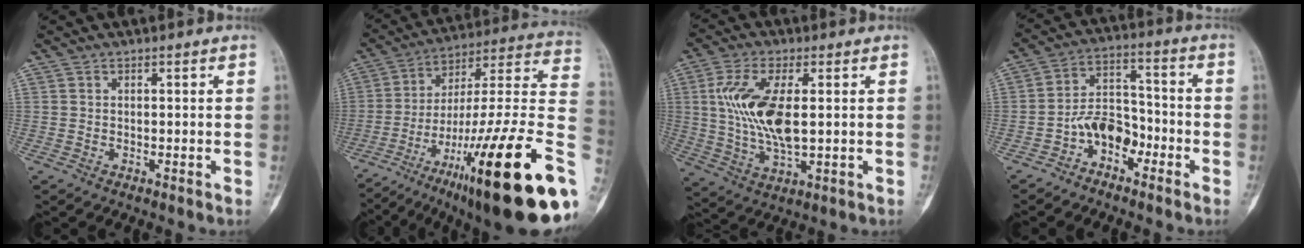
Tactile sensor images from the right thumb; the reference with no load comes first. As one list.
[{"total": 33.8, "force": [-11.8, 6.5, 31.0], "torque": [-0.403, 0.051, -0.185]}, {"total": 12.9, "force": [1.6, 5.3, 11.7], "torque": [-0.246, -0.012, 0.036]}, {"total": 7.9, "force": [-4.1, 5.1, 4.5], "torque": [-0.059, 0.052, -0.085]}]